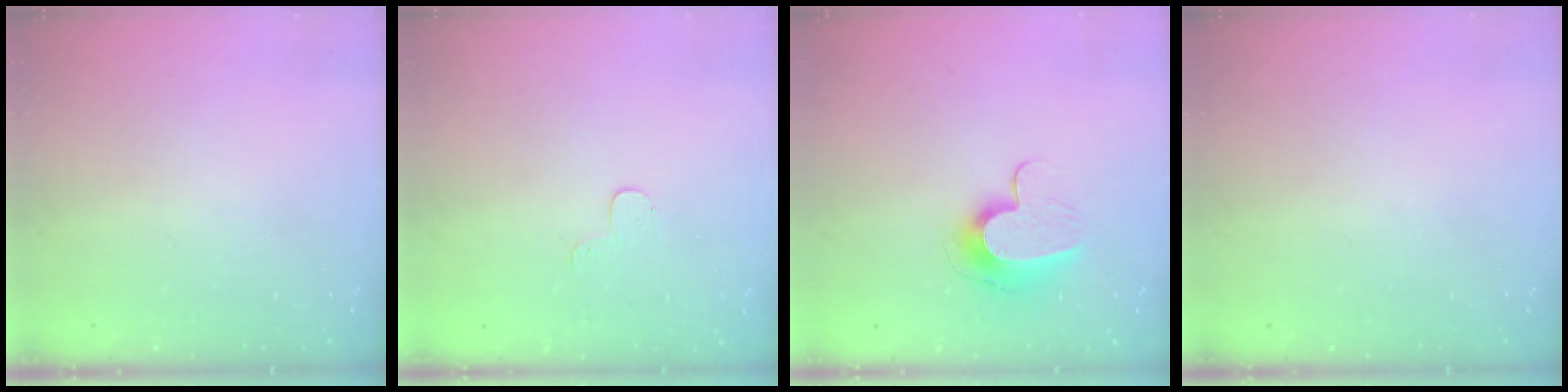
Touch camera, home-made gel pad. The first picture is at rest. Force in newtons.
{"total": 3.4, "press": 3.4, "slide": 0.4}
{"total": 9.6, "press": 9.6, "slide": 0.1}
{"total": 0.0}